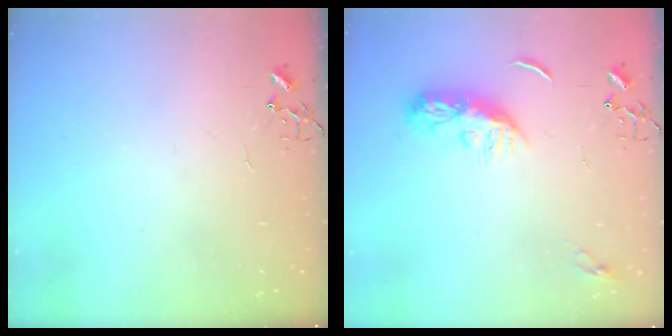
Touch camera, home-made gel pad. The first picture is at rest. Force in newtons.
{"total": 8.4, "press": 8.4, "slide": 0.4}